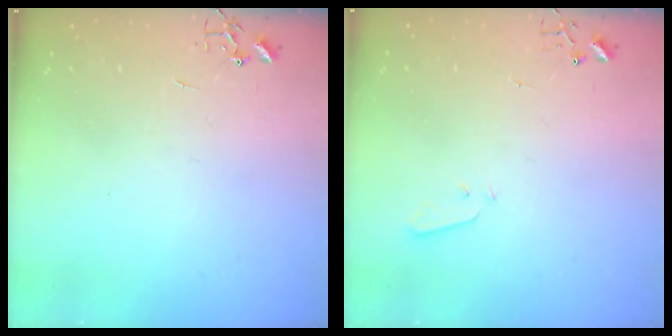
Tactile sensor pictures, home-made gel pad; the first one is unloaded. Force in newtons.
{"total": 2.1, "press": 2.1, "slide": 0.3}